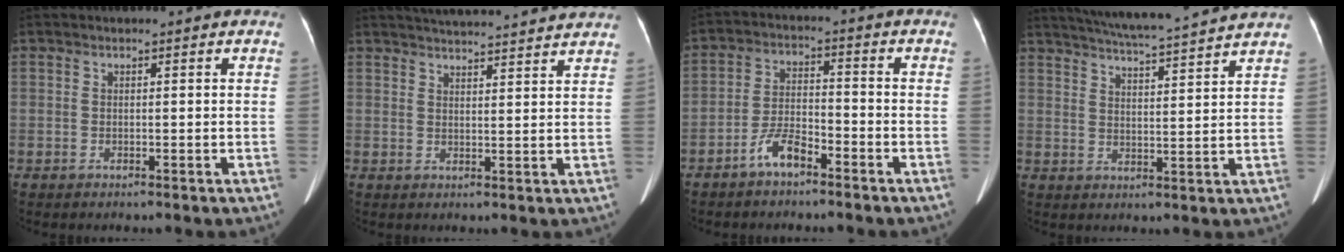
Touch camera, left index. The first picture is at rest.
{"total": 14.8, "force": [14.0, 0.5, 4.7], "torque": [-0.074, 0.016, 0.183]}
{"total": 5.1, "force": [-3.7, 1.5, 3.2], "torque": [-0.072, 0.007, -0.071]}
{"total": 14.8, "force": [13.5, -0.5, 6.0], "torque": [-0.109, 0.008, 0.191]}